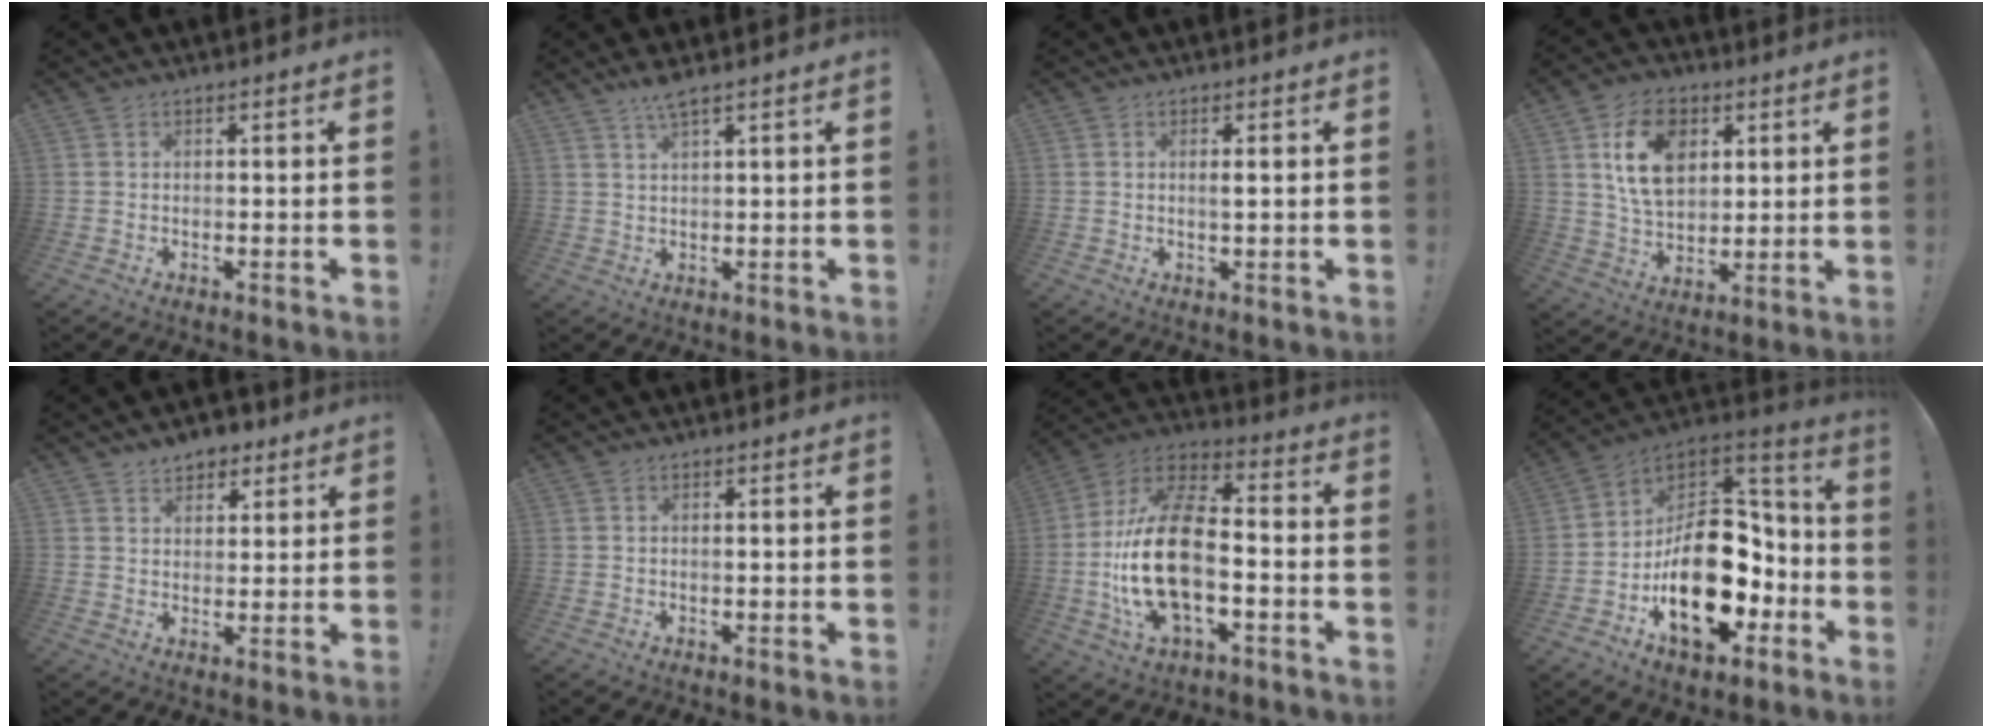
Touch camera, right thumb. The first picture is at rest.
{"total": 3.6, "force": [2.7, -0.1, 2.4], "torque": [-0.044, -0.013, 0.045]}
{"total": 1.4, "force": [0.5, -0.1, 1.3], "torque": [-0.011, -0.008, 0.004]}
{"total": 15.3, "force": [5.7, 11.0, 9.1], "torque": [-0.149, -0.006, 0.109]}
{"total": 5.6, "force": [4.1, 3.6, 1.2], "torque": [-0.001, -0.024, 0.073]}
{"total": 0.5, "force": [0.3, -0.2, 0.4], "torque": [-0.001, -0.004, 0.003]}
{"total": 21.2, "force": [-3.9, 10.9, 17.8], "torque": [-0.359, 0.024, -0.061]}
{"total": 24.7, "force": [-6.6, 15.8, 17.8], "torque": [-0.272, 0.035, -0.088]}